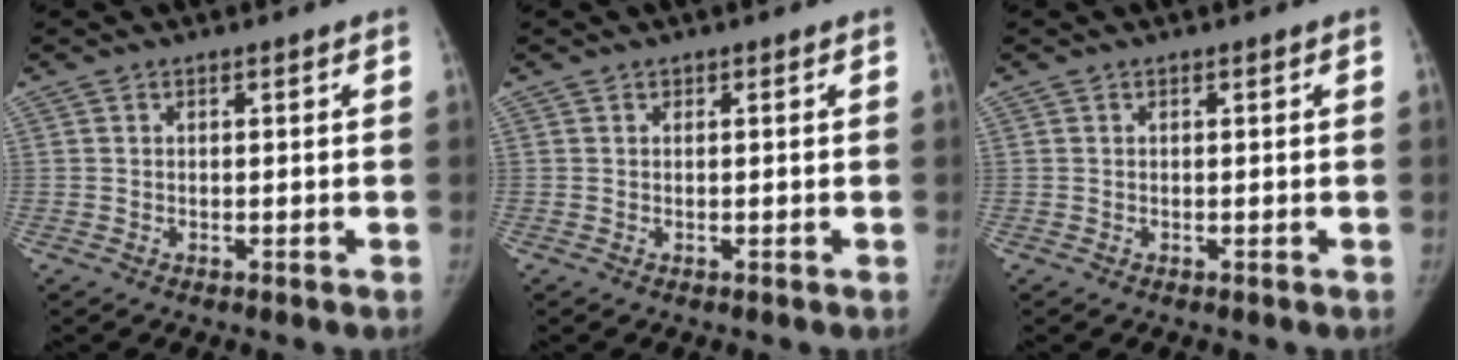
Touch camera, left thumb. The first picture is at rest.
{"total": 0.0}
{"total": 0.0}